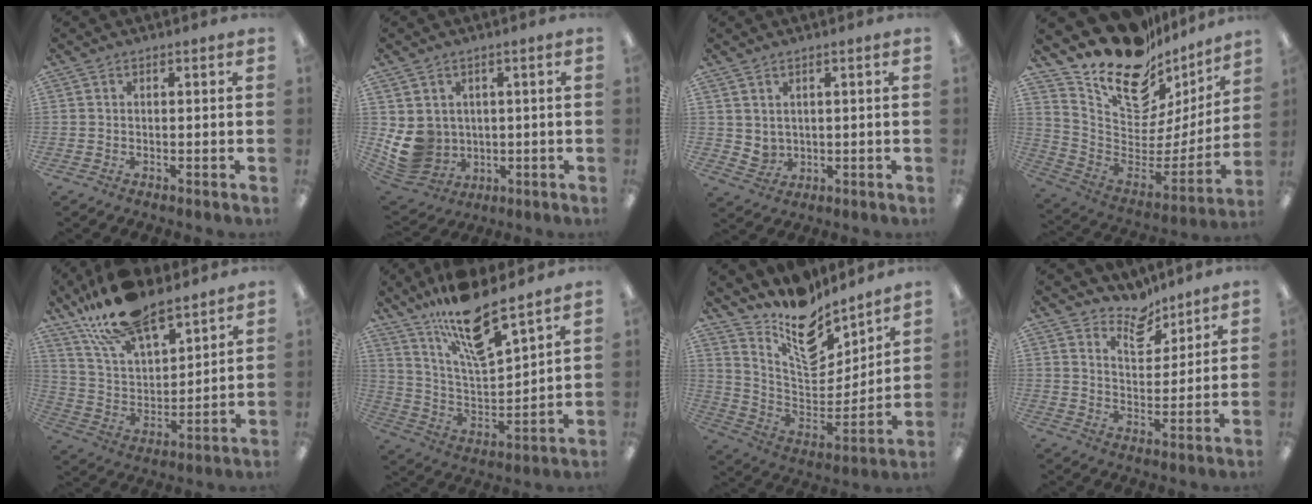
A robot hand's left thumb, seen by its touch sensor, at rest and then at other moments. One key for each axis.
{"total": 8.7, "fx": 0.7, "fy": 8.0, "fz": 3.3, "tx": -0.091, "ty": -0.014, "tz": 0.023}
{"total": 3.1, "fx": 2.4, "fy": 1.9, "fz": 0.4, "tx": -0.015, "ty": -0.015, "tz": 0.046}
{"total": 20.3, "fx": 16.1, "fy": 9.5, "fz": 8.0, "tx": -0.131, "ty": -0.130, "tz": 0.292}
{"total": 17.8, "fx": 14.1, "fy": 6.9, "fz": 8.5, "tx": -0.166, "ty": -0.076, "tz": 0.251}
{"total": 15.8, "fx": 12.4, "fy": 3.5, "fz": 9.1, "tx": -0.171, "ty": -0.077, "tz": 0.211}
{"total": 15.1, "fx": 12.2, "fy": 6.6, "fz": 6.1, "tx": -0.104, "ty": -0.106, "tz": 0.216}
{"total": 7.8, "fx": 6.8, "fy": 3.3, "fz": 1.8, "tx": -0.021, "ty": -0.047, "tz": 0.122}